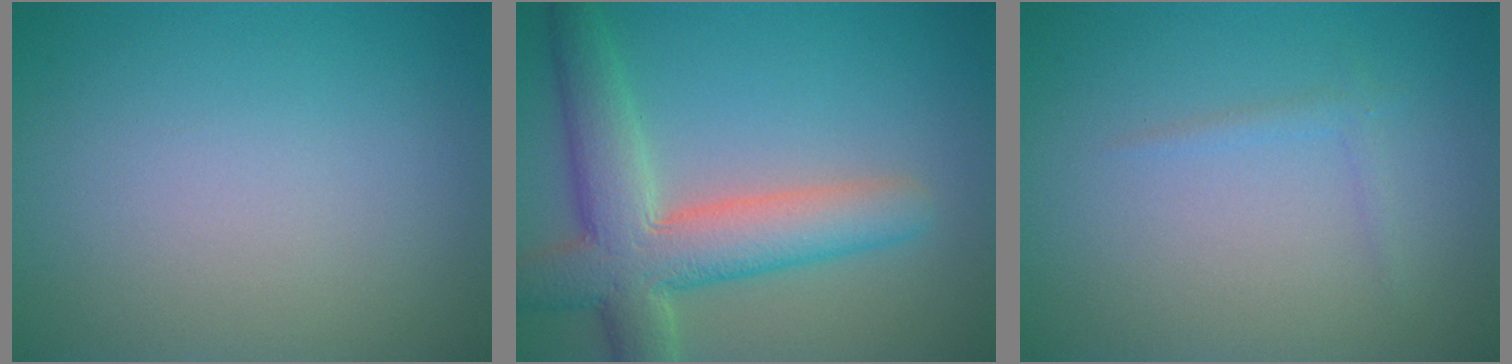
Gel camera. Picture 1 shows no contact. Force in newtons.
{"total": 7.6, "press": 7.6, "slide": 0.6}
{"total": 0.8, "press": 0.8, "slide": 0.0}